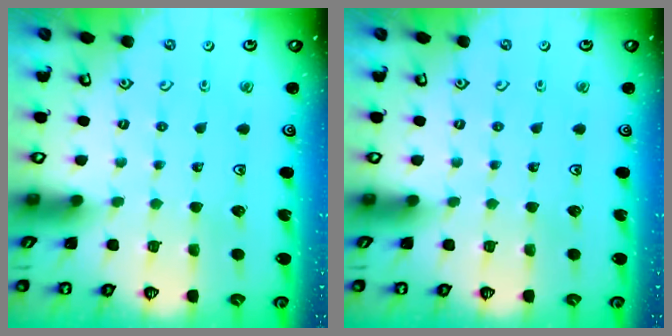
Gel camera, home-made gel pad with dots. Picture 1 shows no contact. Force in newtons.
{"total": 0.0}